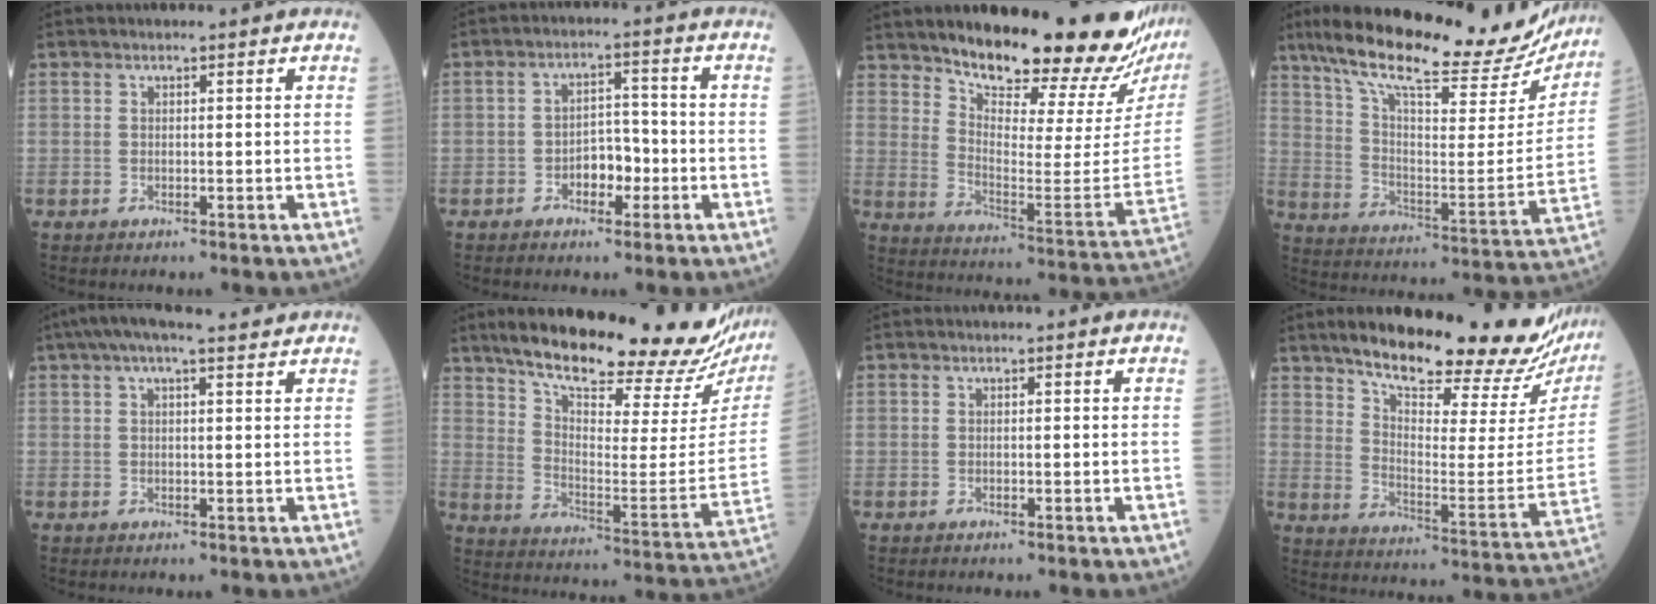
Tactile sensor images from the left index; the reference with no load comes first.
{"total": 4.4, "force": [-2.1, 2.5, 3.1], "torque": [-0.045, 0.009, -0.039]}
{"total": 21.7, "force": [19.6, 1.4, 9.2], "torque": [-0.140, -0.105, 0.263]}
{"total": 28.0, "force": [23.5, 6.4, 13.8], "torque": [-0.224, -0.021, 0.322]}
{"total": 8.6, "force": [6.8, 1.5, 5.0], "torque": [-0.085, 0.042, 0.097]}
{"total": 28.6, "force": [24.8, 4.5, 13.4], "torque": [-0.210, -0.071, 0.327]}
{"total": 0.0}
{"total": 26.2, "force": [22.9, 4.1, 11.9], "torque": [-0.175, -0.073, 0.297]}